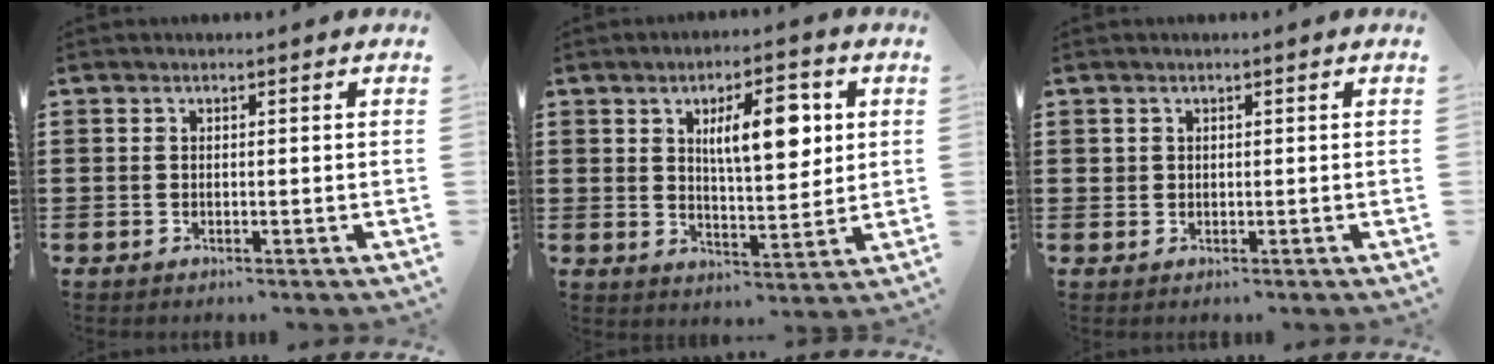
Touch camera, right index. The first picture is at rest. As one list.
[{"total": 8.8, "force": [3.0, 3.3, 7.7], "torque": [-0.122, -0.003, 0.042]}, {"total": 0.8, "force": [0.5, 0.7, 0.1], "torque": [-0.004, 0.002, 0.010]}]